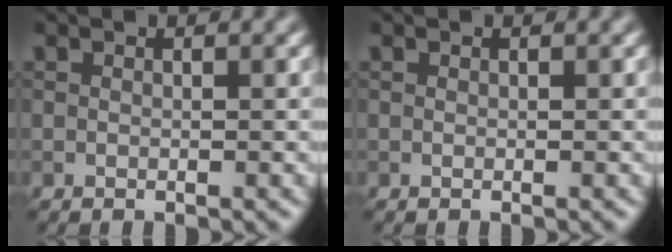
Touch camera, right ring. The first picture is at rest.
{"total": 0.0}